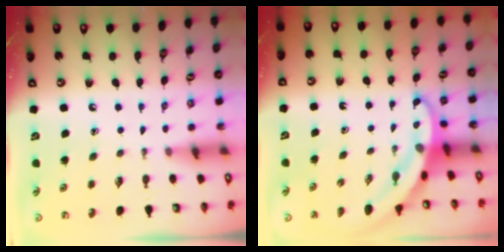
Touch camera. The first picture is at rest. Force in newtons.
{"total": 4.3, "press": 4.3, "slide": 0.3}